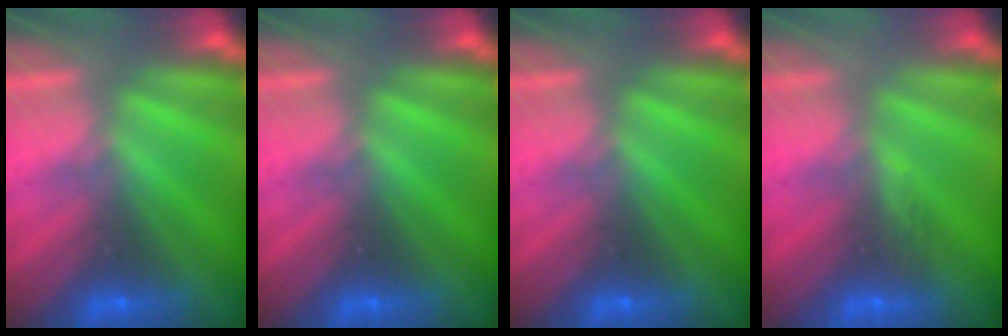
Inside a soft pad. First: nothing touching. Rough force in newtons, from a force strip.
{"total": 0.0}
{"total": 0.0}
{"total": 2.9}